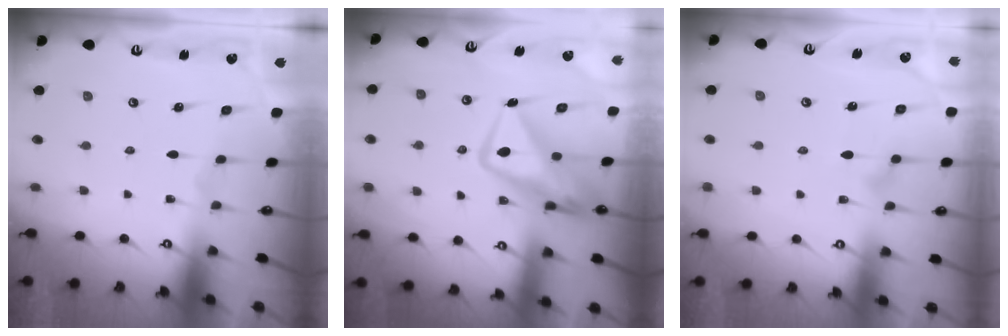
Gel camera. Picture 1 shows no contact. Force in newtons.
{"total": 14.0, "press": 13.9, "slide": 1.4}
{"total": 8.5, "press": 8.5, "slide": 0.5}